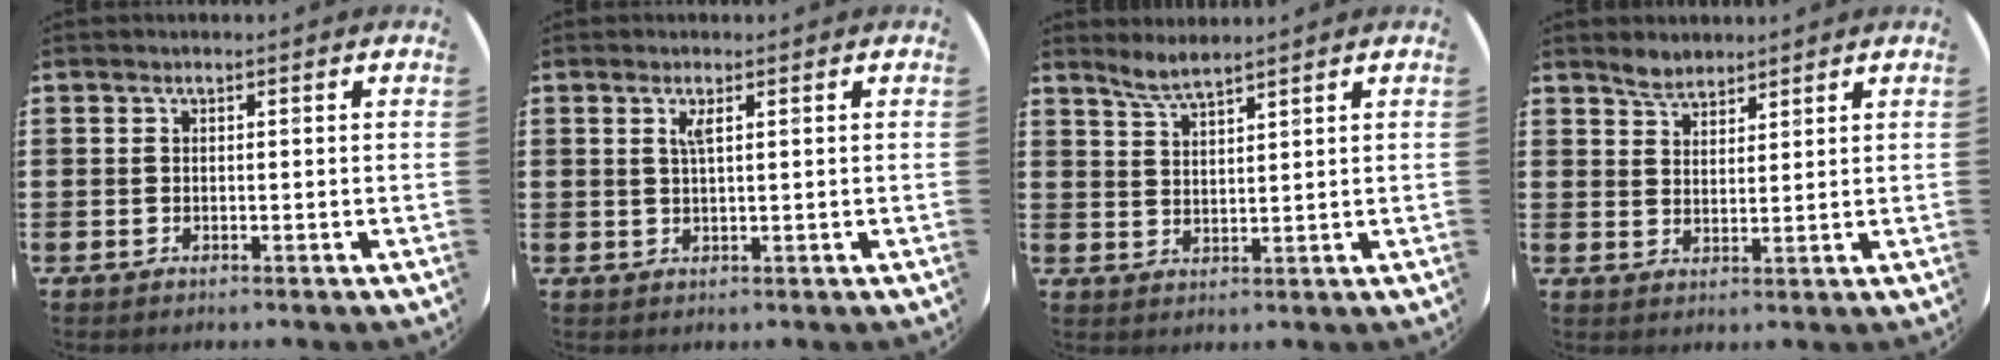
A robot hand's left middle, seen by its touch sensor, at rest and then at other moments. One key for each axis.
{"total": 1.6, "fx": 0.9, "fy": 0.2, "fz": 1.4, "tx": -0.020, "ty": 0.001, "tz": 0.012}
{"total": 3.2, "fx": 3.1, "fy": -0.1, "fz": 0.7, "tx": -0.021, "ty": -0.006, "tz": 0.057}
{"total": 3.0, "fx": 2.8, "fy": 1.1, "fz": 0.2, "tx": -0.009, "ty": 0.002, "tz": 0.054}